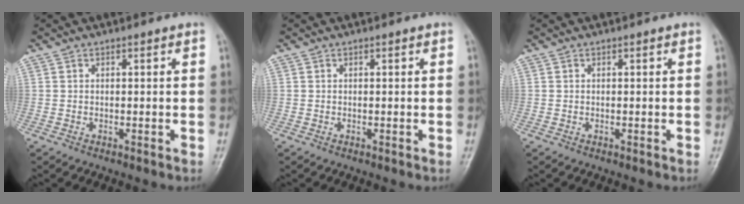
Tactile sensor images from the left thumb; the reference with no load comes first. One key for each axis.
{"total": 0.0}
{"total": 0.0}